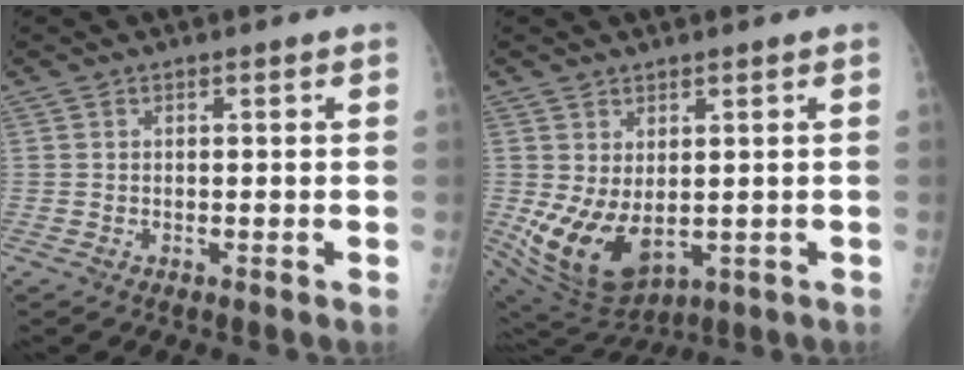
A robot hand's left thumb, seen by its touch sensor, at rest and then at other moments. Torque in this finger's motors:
{"motor_torque": [1.28, 1.27, 1.46, -0.06, 0.26]}